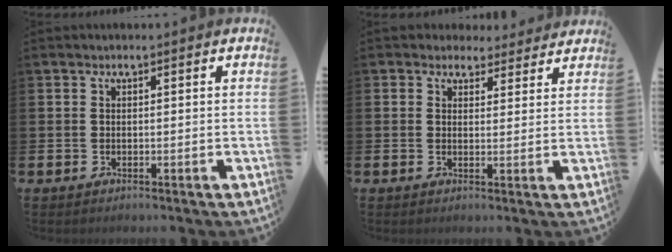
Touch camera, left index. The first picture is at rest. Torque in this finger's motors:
{"motor_torque": [1.86, -0.28, 0.24, 0.02]}